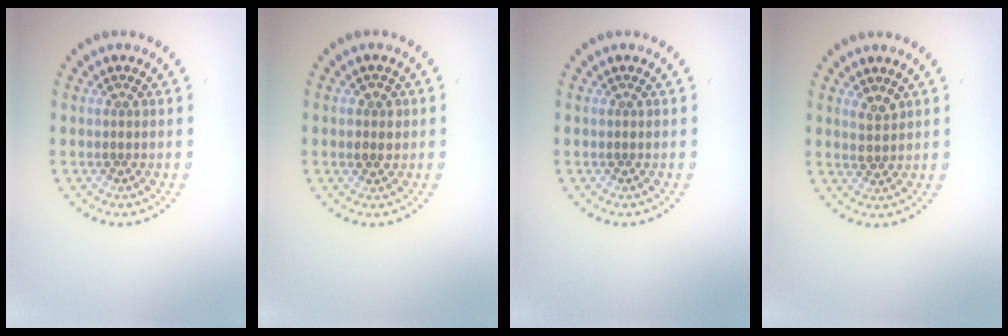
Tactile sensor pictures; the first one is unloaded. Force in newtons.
{"total": 1.5, "press": 1.5, "slide": 0.4}
{"total": 0.0}
{"total": 1.5, "press": 1.4, "slide": 0.7}